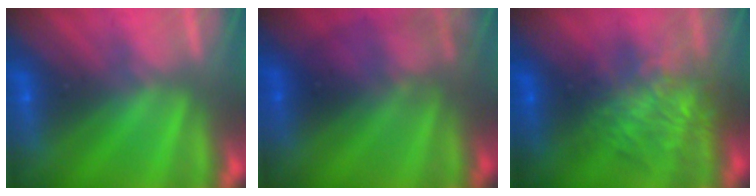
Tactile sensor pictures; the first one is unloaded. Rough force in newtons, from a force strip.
{"total": 2.2}
{"total": 7.3}